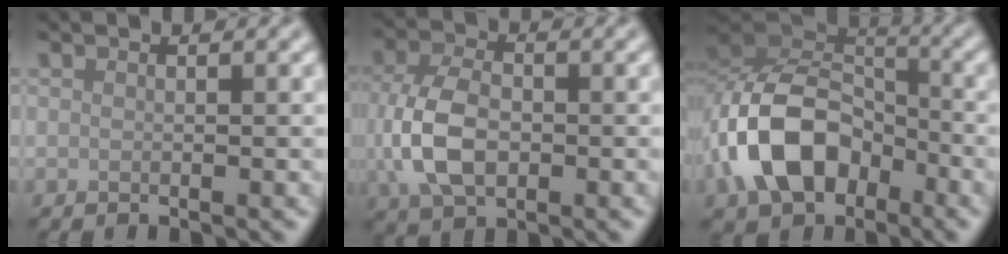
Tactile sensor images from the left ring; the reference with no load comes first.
{"total": 6.1, "force": [-0.7, 4.0, 4.5], "torque": [-0.106, -0.004, -0.016]}
{"total": 9.3, "force": [-3.9, 6.3, 5.8], "torque": [-0.108, 0.010, -0.085]}